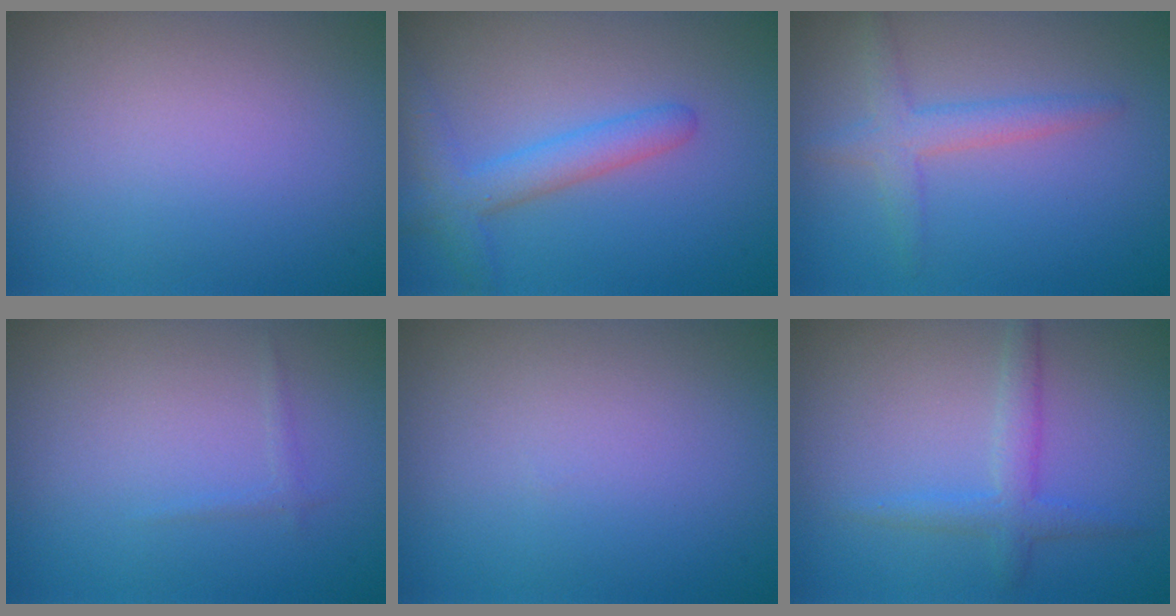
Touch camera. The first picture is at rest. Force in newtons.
{"total": 3.3, "press": 3.3, "slide": 0.0}
{"total": 2.5, "press": 2.5, "slide": 0.1}
{"total": 0.6, "press": 0.6, "slide": 0.0}
{"total": 0.0}
{"total": 2.4, "press": 2.4, "slide": 0.2}